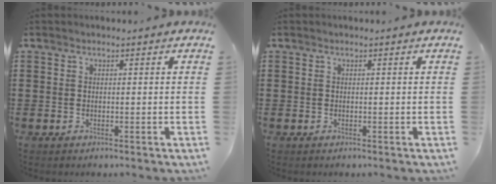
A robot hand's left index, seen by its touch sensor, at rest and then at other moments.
{"total": 0.0}